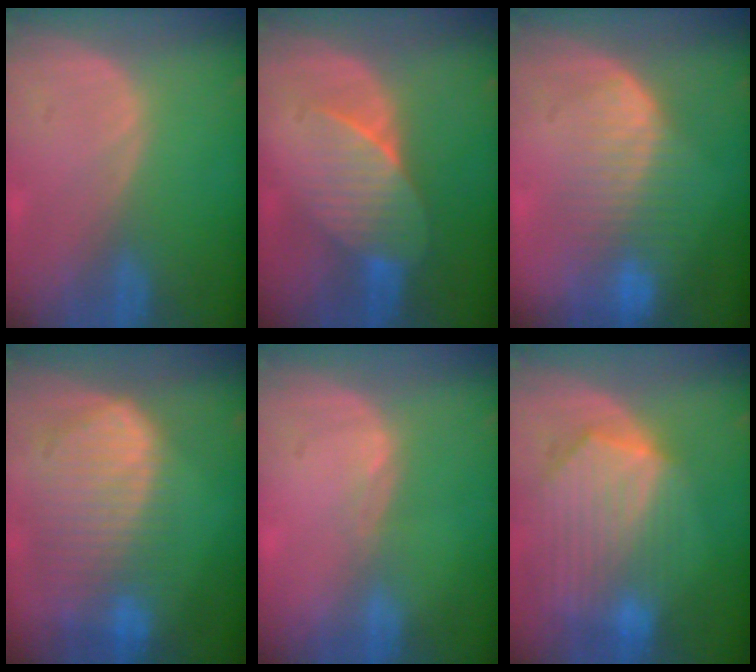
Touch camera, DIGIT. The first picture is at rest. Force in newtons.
{"total": 7.1, "press": 6.7, "slide": 2.2}
{"total": 8.3, "press": 7.3, "slide": 4.0}
{"total": 10.5, "press": 9.1, "slide": 5.3}
{"total": 1.0, "press": 0.7, "slide": 0.7}
{"total": 10.4, "press": 9.2, "slide": 4.9}